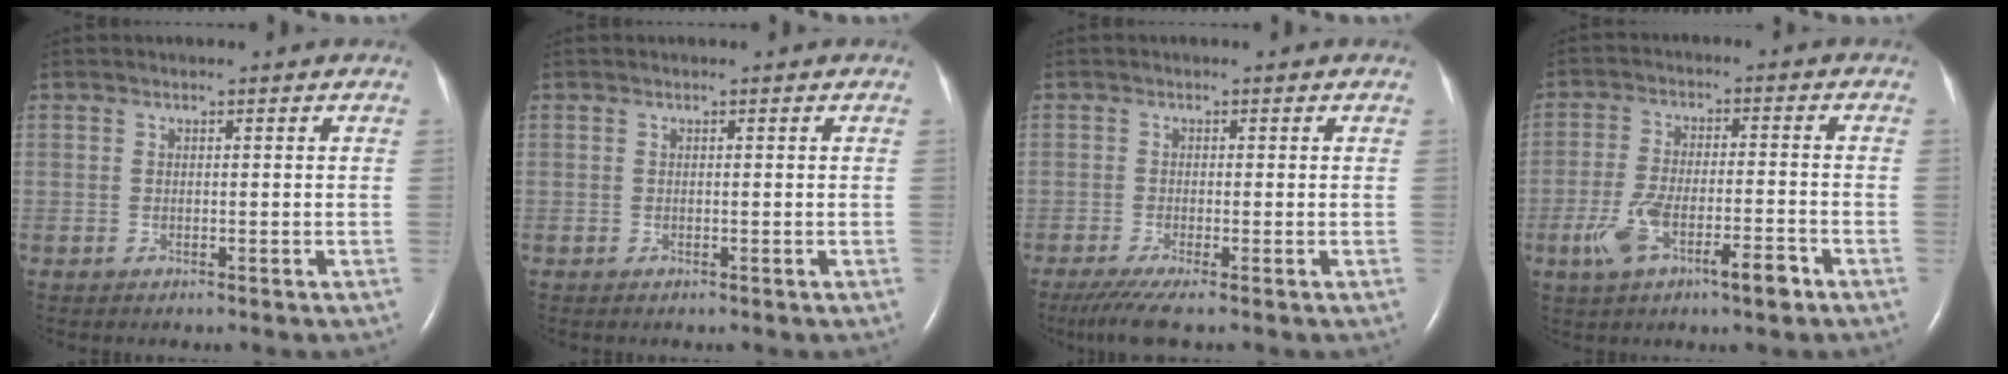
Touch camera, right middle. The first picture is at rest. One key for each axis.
{"total": 0.0}
{"total": 4.4, "fx": -3.1, "fy": -0.1, "fz": 3.1, "tx": -0.060, "ty": -0.016, "tz": -0.058}
{"total": 8.9, "fx": -4.5, "fy": 2.0, "fz": 7.4, "tx": -0.148, "ty": 0.002, "tz": -0.073}